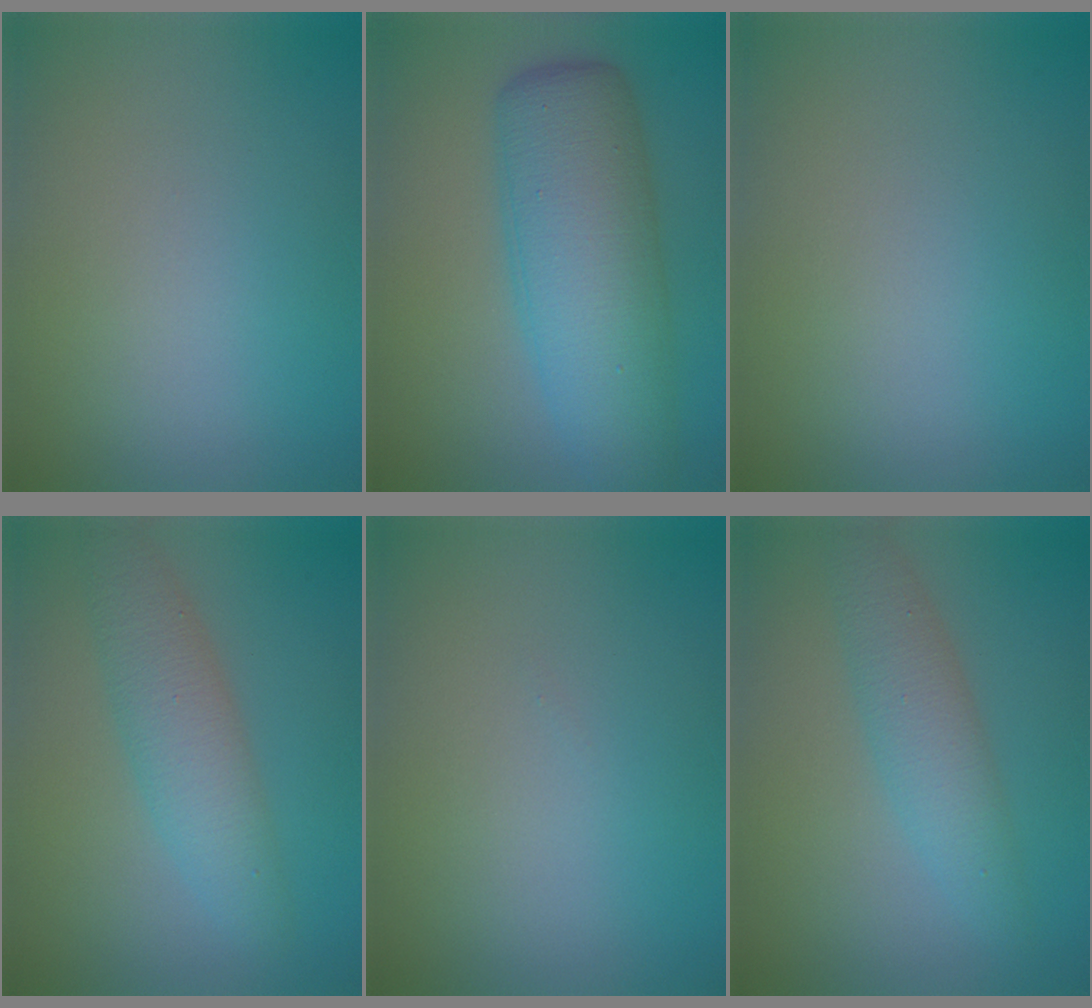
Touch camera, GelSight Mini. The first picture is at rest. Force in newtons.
{"total": 8.8, "press": 8.8, "slide": 0.3}
{"total": 0.0}
{"total": 4.2, "press": 4.2, "slide": 0.1}
{"total": 0.0}
{"total": 3.6, "press": 3.6, "slide": 0.0}